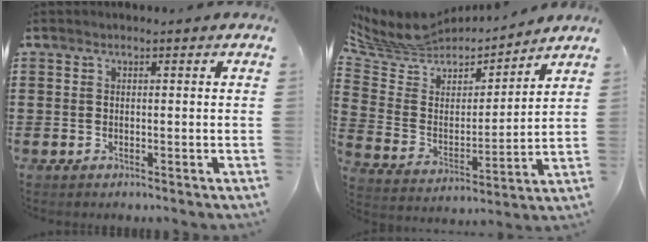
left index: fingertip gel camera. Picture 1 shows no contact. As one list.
[{"total": 6.1, "force": [5.7, 2.2, 0.5], "torque": [-0.058, -0.044, 0.095]}]